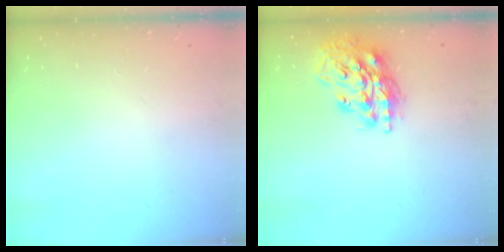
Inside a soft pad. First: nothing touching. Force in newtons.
{"total": 17.0, "press": 16.9, "slide": 2.3}